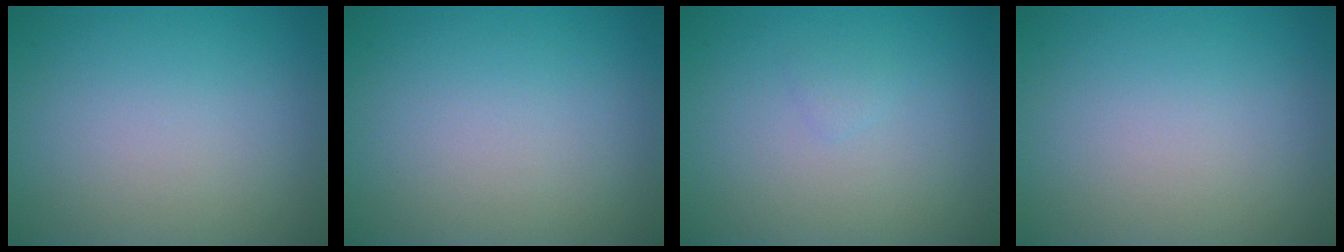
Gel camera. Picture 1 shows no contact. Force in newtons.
{"total": 0.0}
{"total": 0.6, "press": 0.6, "slide": 0.1}
{"total": 0.0}